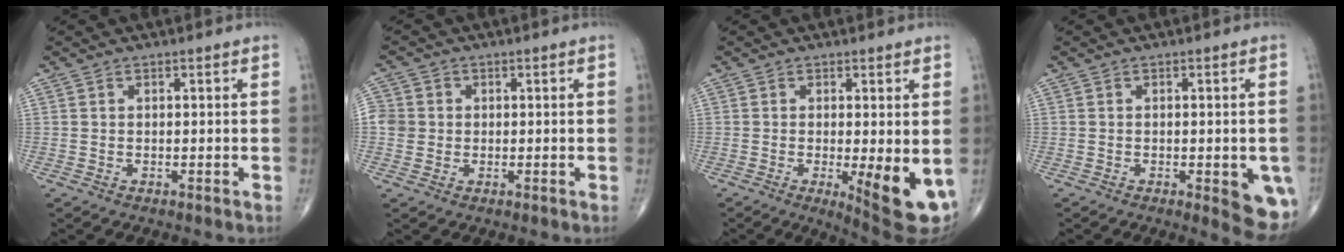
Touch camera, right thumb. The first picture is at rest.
{"total": 4.5, "force": [0.2, 4.3, 1.1], "torque": [-0.002, 0.007, 0.003]}
{"total": 10.3, "force": [-2.0, 2.6, 9.8], "torque": [-0.128, -0.025, -0.021]}
{"total": 8.2, "force": [-2.3, 2.7, 7.4], "torque": [-0.070, -0.013, -0.023]}